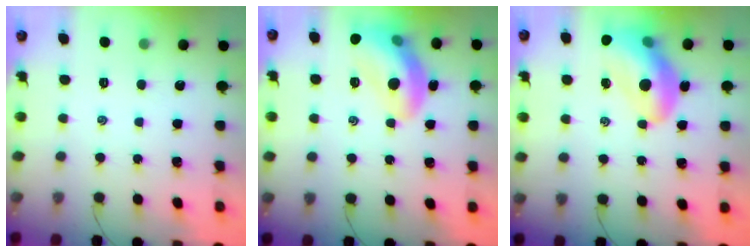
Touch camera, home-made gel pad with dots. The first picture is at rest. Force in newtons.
{"total": 14.7, "press": 14.7, "slide": 1.3}
{"total": 13.9, "press": 13.4, "slide": 3.7}